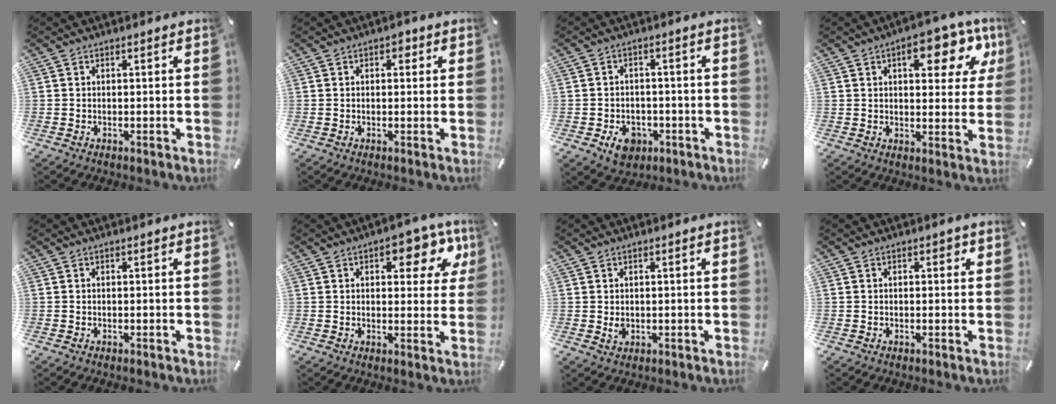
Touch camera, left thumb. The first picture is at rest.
{"total": 1.9, "force": [0.6, 1.4, 1.1], "torque": [-0.008, 0.002, 0.004]}
{"total": 6.4, "force": [-2.8, 4.9, 3.1], "torque": [-0.059, 0.011, -0.050]}
{"total": 12.9, "force": [5.7, 6.4, 9.7], "torque": [-0.116, -0.020, 0.089]}
{"total": 0.0}
{"total": 10.0, "force": [4.6, 5.3, 7.1], "torque": [-0.074, -0.021, 0.072]}
{"total": 1.6, "force": [0.3, 1.4, 0.8], "torque": [-0.009, 0.000, 0.004]}
{"total": 1.1, "force": [0.3, 0.8, 0.7], "torque": [-0.007, 0.005, 0.002]}